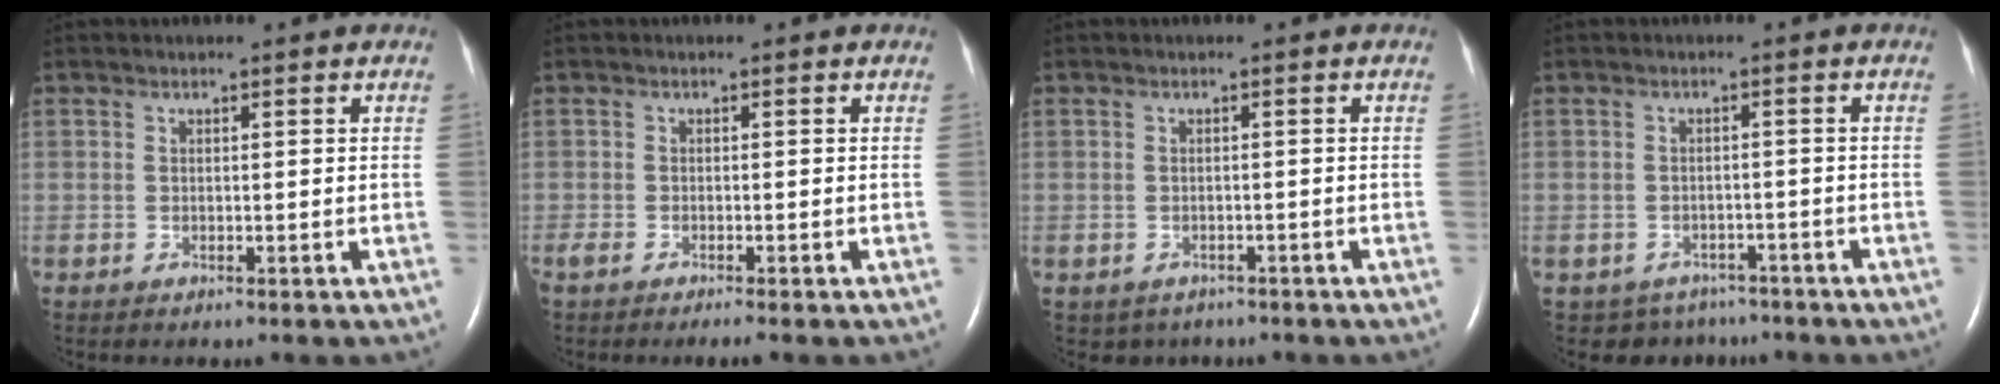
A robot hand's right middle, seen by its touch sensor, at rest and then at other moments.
{"total": 2.0, "force": [-1.5, 0.2, 1.3], "torque": [-0.030, -0.008, -0.029]}
{"total": 2.9, "force": [-2.1, 2.0, 0.3], "torque": [-0.004, 0.007, -0.025]}
{"total": 5.2, "force": [-4.1, 3.2, -0.1], "torque": [0.004, 0.014, -0.051]}